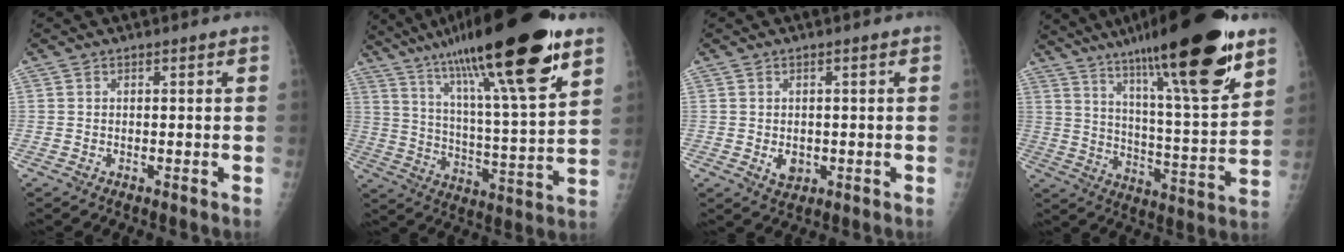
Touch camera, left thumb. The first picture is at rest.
{"total": 27.2, "force": [17.2, 3.8, 20.7], "torque": [-0.338, -0.046, 0.288]}
{"total": 2.9, "force": [-0.4, 2.2, 1.9], "torque": [-0.018, -0.001, 0.002]}
{"total": 26.4, "force": [17.1, 3.5, 19.8], "torque": [-0.296, -0.058, 0.276]}